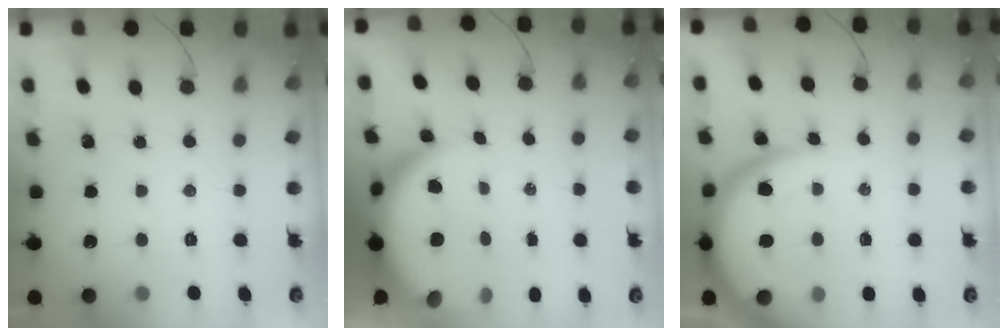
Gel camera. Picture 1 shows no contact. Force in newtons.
{"total": 9.6, "press": 9.6, "slide": 1.2}
{"total": 12.0, "press": 11.9, "slide": 1.1}